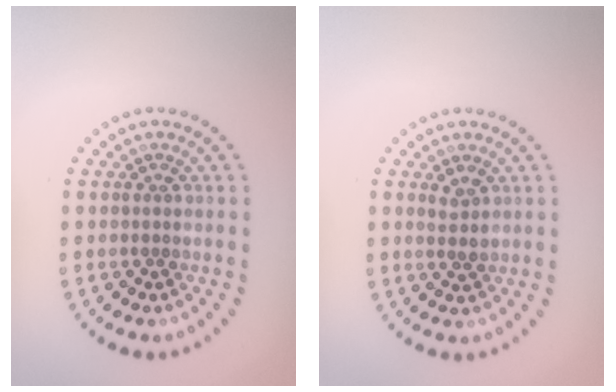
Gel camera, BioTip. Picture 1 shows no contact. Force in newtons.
{"total": 1.5, "press": 1.3, "slide": 0.6}